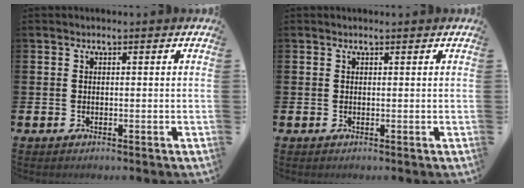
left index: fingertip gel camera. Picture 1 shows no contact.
{"total": 0.0}